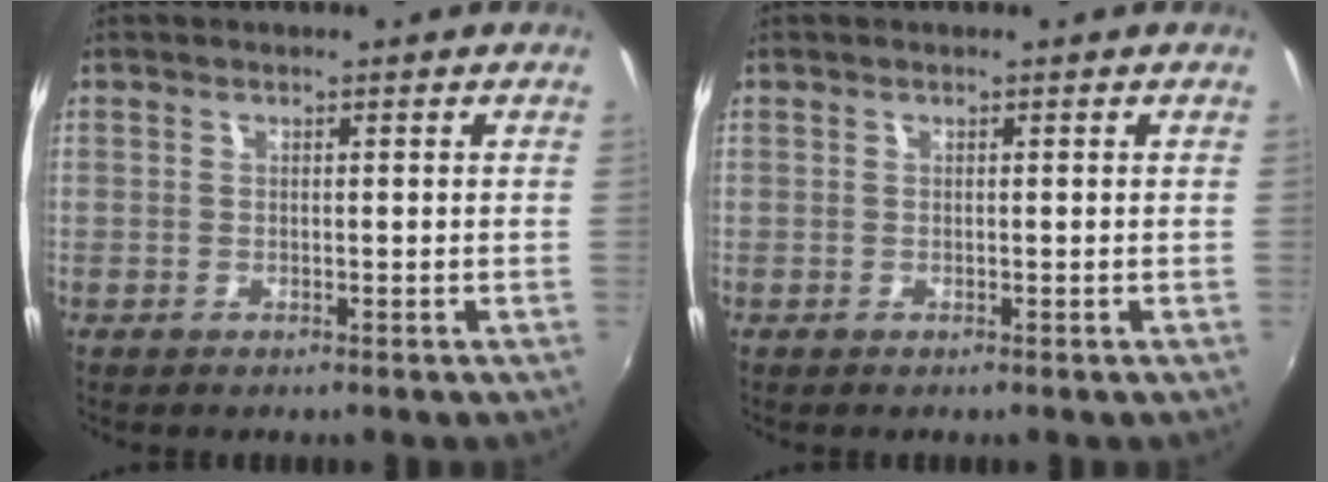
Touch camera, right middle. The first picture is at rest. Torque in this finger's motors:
{"motor_torque": [0.00, 0.01, 0.00, 0.00]}